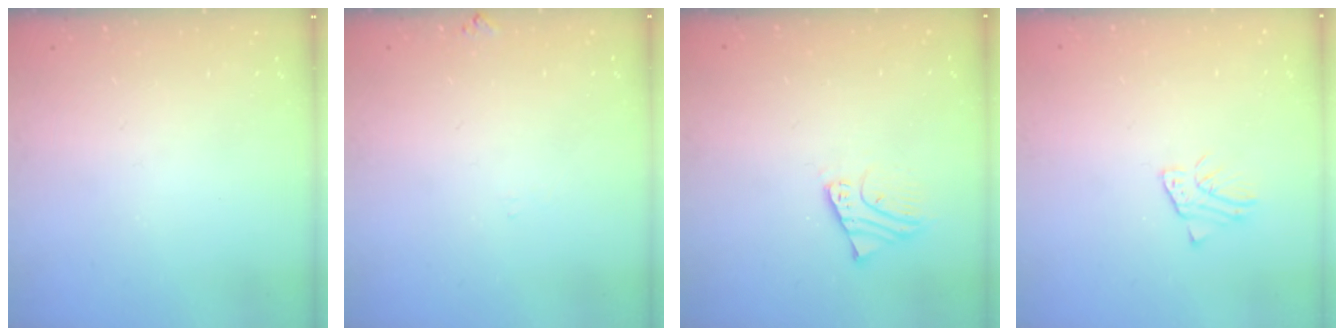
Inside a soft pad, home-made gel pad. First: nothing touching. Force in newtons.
{"total": 3.9, "press": 3.9, "slide": 0.4}
{"total": 1.8, "press": 1.8, "slide": 0.1}
{"total": 1.6, "press": 1.6, "slide": 0.2}